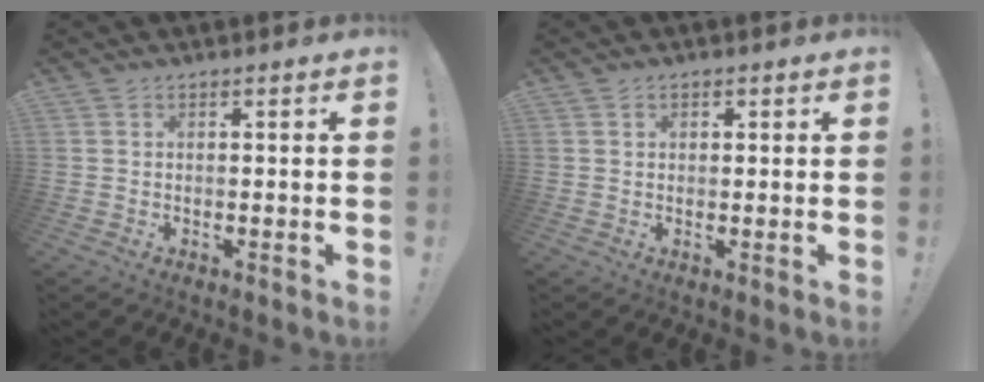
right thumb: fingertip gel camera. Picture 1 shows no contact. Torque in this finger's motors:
{"motor_torque": [0.21, -0.07, 0.02, -0.02, -0.03]}